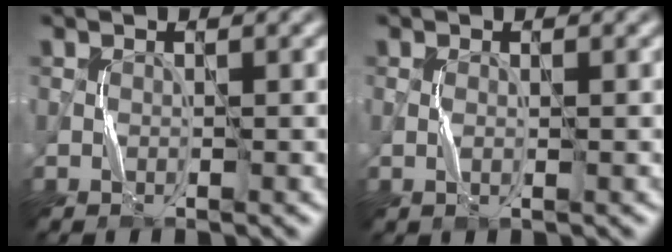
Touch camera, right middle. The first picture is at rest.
{"total": 0.7, "force": [0.1, 0.2, 0.6], "torque": [-0.018, -0.002, -0.001]}